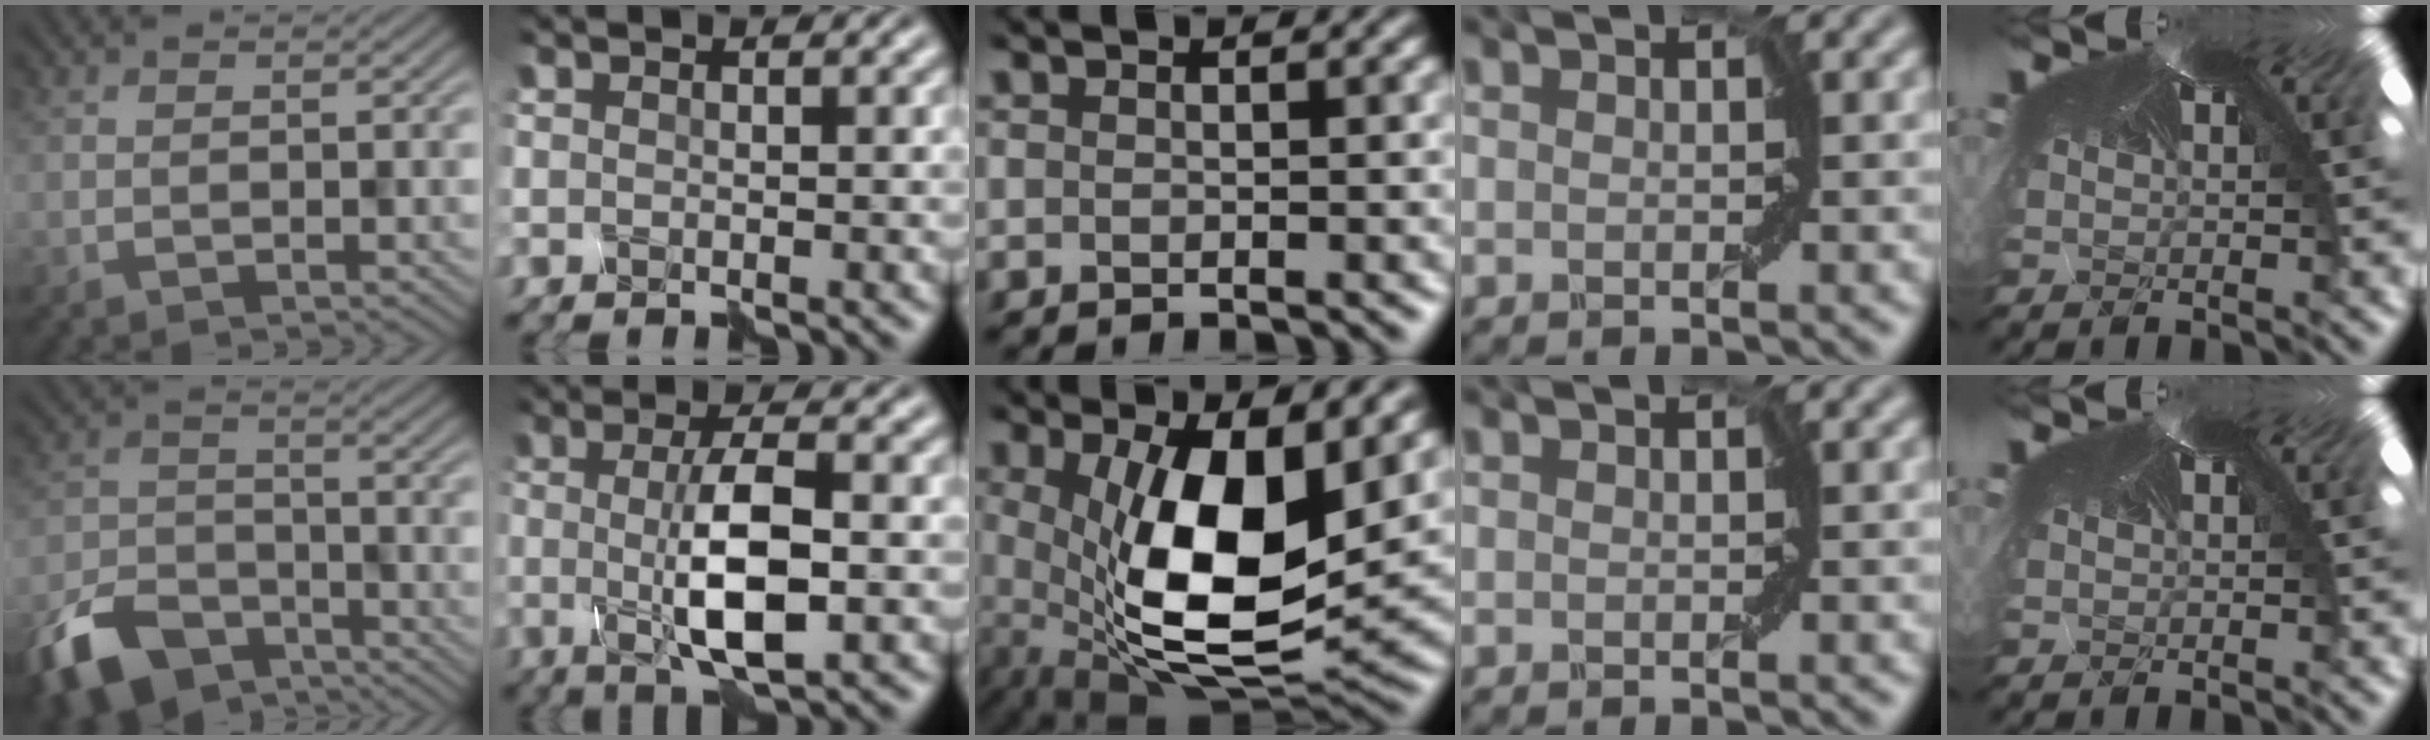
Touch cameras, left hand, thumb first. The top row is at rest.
{"thumb": {"total": 8.9, "force": [-7.9, 3.6, 2.2], "torque": [-0.050, -0.015, -0.129]}, "index": {"total": 5.7, "force": [-0.7, 1.1, 5.5], "torque": [-0.111, -0.004, -0.007]}, "middle": {"total": 10.7, "force": [1.0, 4.2, 9.8], "torque": [-0.177, -0.012, 0.029]}}